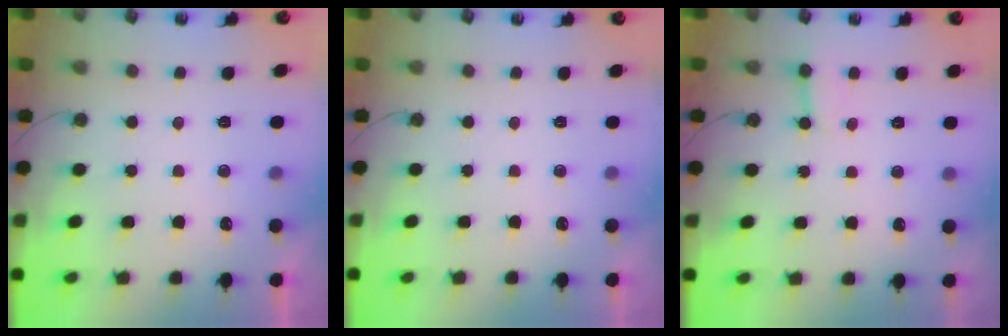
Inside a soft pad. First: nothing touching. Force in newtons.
{"total": 0.0}
{"total": 3.9, "press": 3.9, "slide": 0.3}